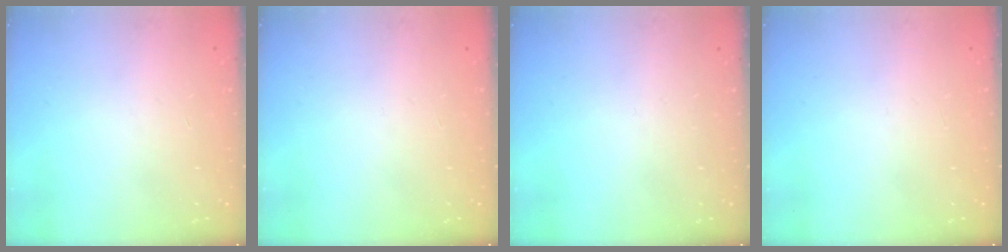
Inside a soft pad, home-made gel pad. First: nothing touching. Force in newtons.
{"total": 0.0}
{"total": 0.0}
{"total": 0.0}